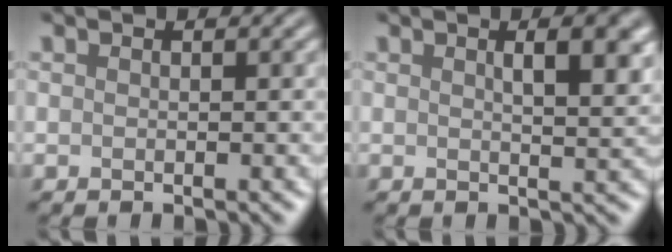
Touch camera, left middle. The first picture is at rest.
{"total": 5.7, "force": [2.0, 2.4, 4.8], "torque": [-0.028, 0.026, 0.011]}